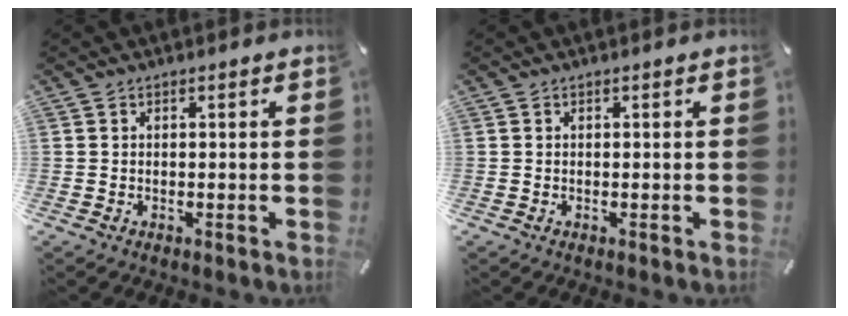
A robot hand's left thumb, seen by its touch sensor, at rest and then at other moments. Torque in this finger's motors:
{"motor_torque": [0.07, 0.07, -0.01, 0.03, 0.02]}